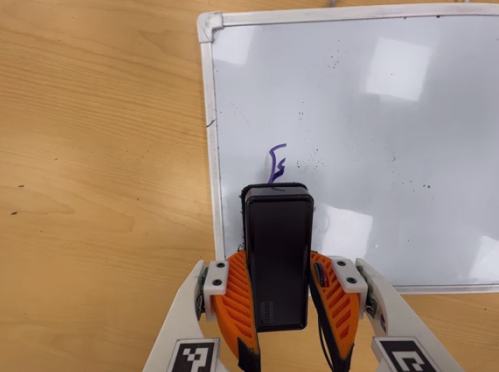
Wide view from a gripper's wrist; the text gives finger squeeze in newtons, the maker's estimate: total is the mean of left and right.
{"total": 4.7, "left": 4.4, "right": 5.1}